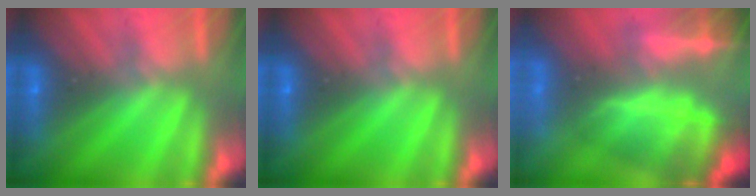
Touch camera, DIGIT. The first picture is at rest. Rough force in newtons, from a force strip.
{"total": 0.0}
{"total": 5.8}